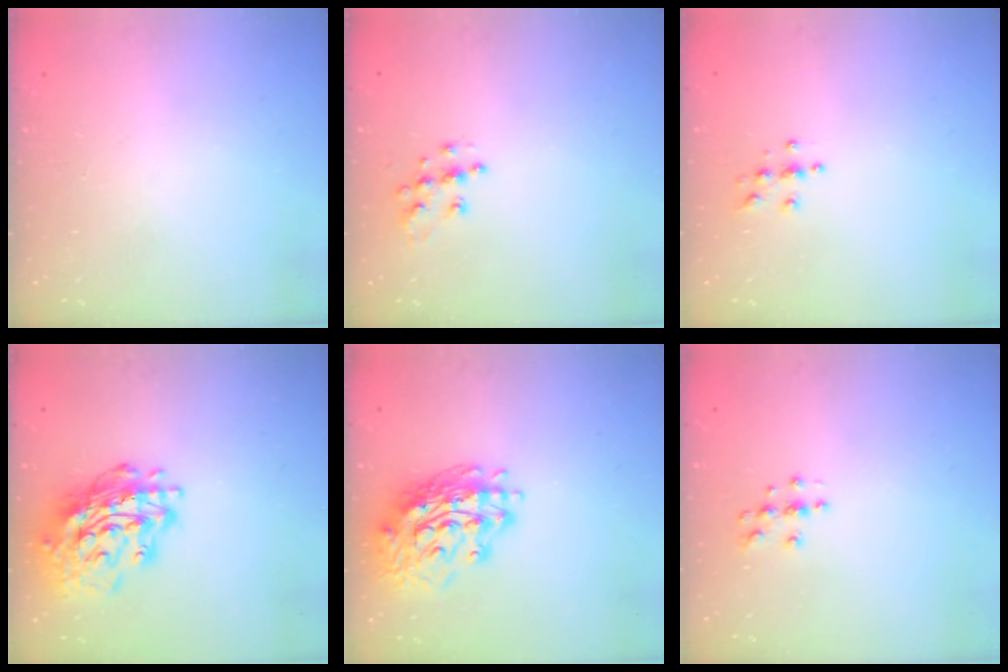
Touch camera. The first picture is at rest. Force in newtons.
{"total": 8.9, "press": 8.9, "slide": 0.5}
{"total": 4.0, "press": 4.0, "slide": 0.4}
{"total": 19.1, "press": 19.0, "slide": 1.9}
{"total": 16.1, "press": 16.0, "slide": 1.7}
{"total": 3.8, "press": 3.8, "slide": 0.4}